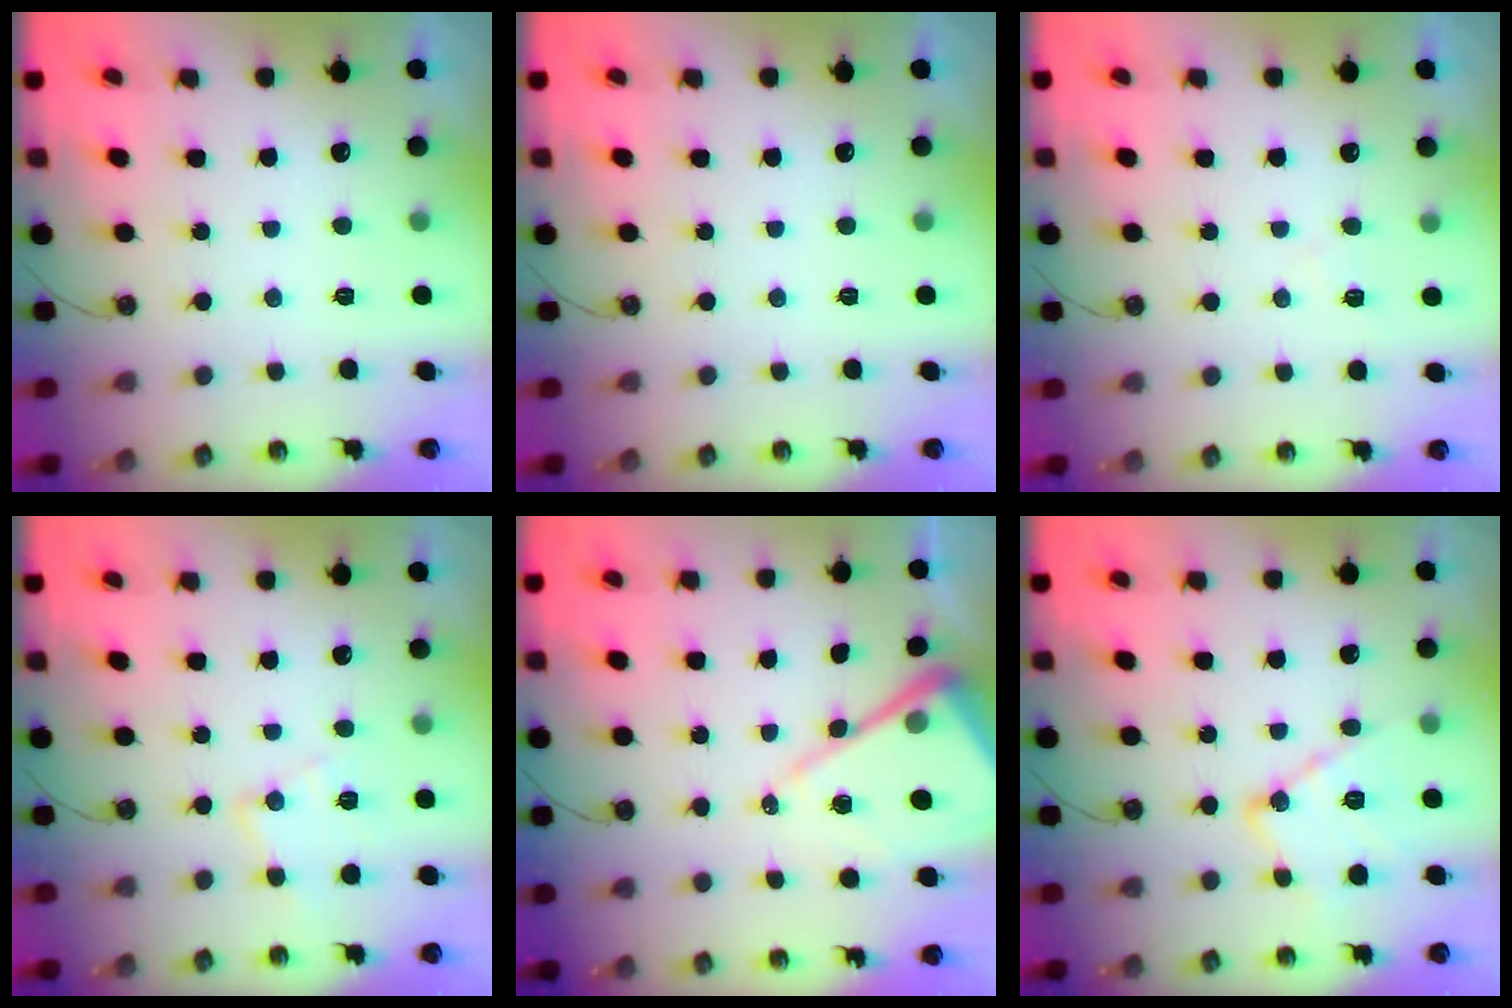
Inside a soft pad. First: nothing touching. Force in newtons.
{"total": 0.0}
{"total": 4.9, "press": 4.8, "slide": 0.7}
{"total": 10.1, "press": 10.1, "slide": 0.7}
{"total": 13.1, "press": 13.1, "slide": 1.4}
{"total": 13.0, "press": 12.9, "slide": 1.1}